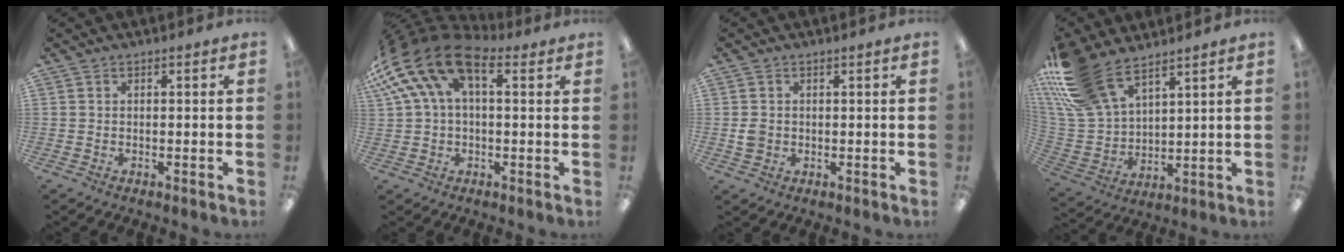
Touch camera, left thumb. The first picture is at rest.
{"total": 17.1, "force": [6.8, 9.2, 12.7], "torque": [-0.273, -0.021, 0.122]}
{"total": 2.5, "force": [0.2, 2.2, 1.1], "torque": [-0.013, 0.001, 0.001]}
{"total": 17.7, "force": [12.7, 8.3, 9.2], "torque": [-0.232, -0.054, 0.238]}